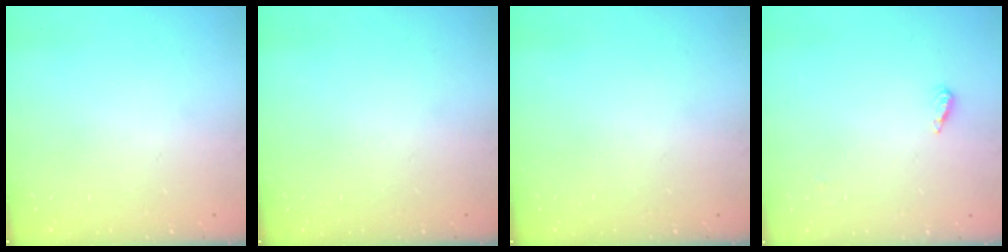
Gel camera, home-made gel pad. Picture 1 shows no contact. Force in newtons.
{"total": 0.0}
{"total": 0.0}
{"total": 2.2, "press": 2.2, "slide": 0.5}